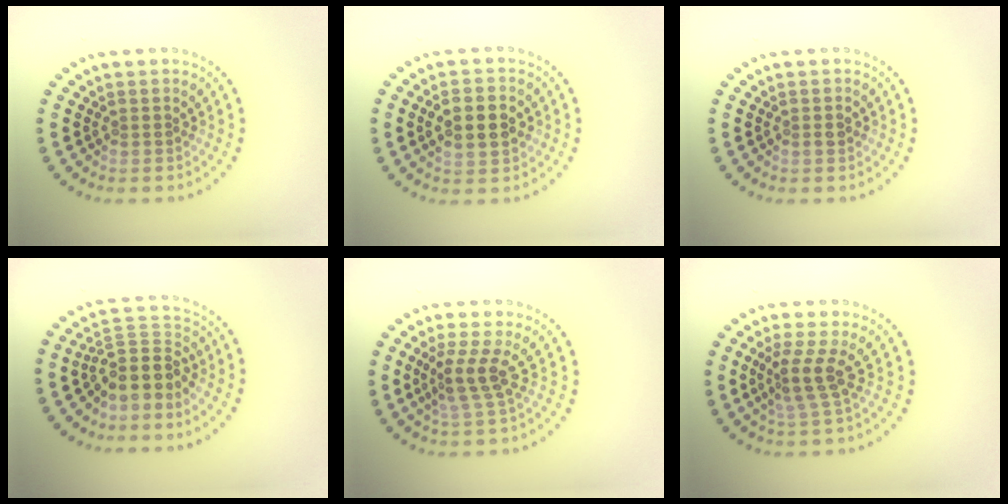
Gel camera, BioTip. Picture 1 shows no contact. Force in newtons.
{"total": 4.0, "press": 4.0, "slide": 0.1}
{"total": 0.7, "press": 0.7, "slide": 0.1}
{"total": 3.9, "press": 3.0, "slide": 2.5}
{"total": 2.6, "press": 1.9, "slide": 1.8}
{"total": 2.7, "press": 1.9, "slide": 1.9}